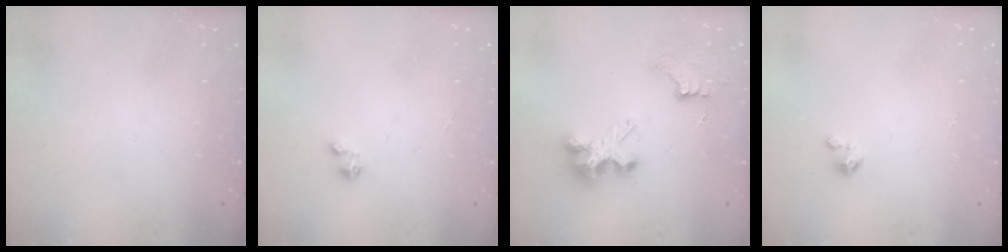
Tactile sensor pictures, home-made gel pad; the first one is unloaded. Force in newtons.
{"total": 0.0}
{"total": 8.9, "press": 8.9, "slide": 0.7}
{"total": 1.8, "press": 1.8, "slide": 0.2}